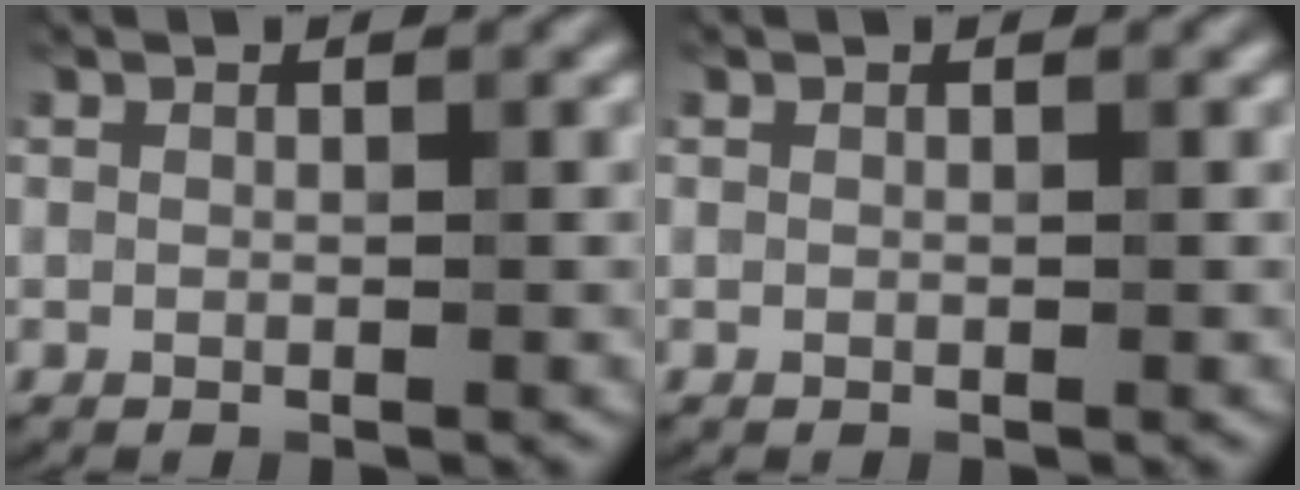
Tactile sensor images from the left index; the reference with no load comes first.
{"total": 0.0}